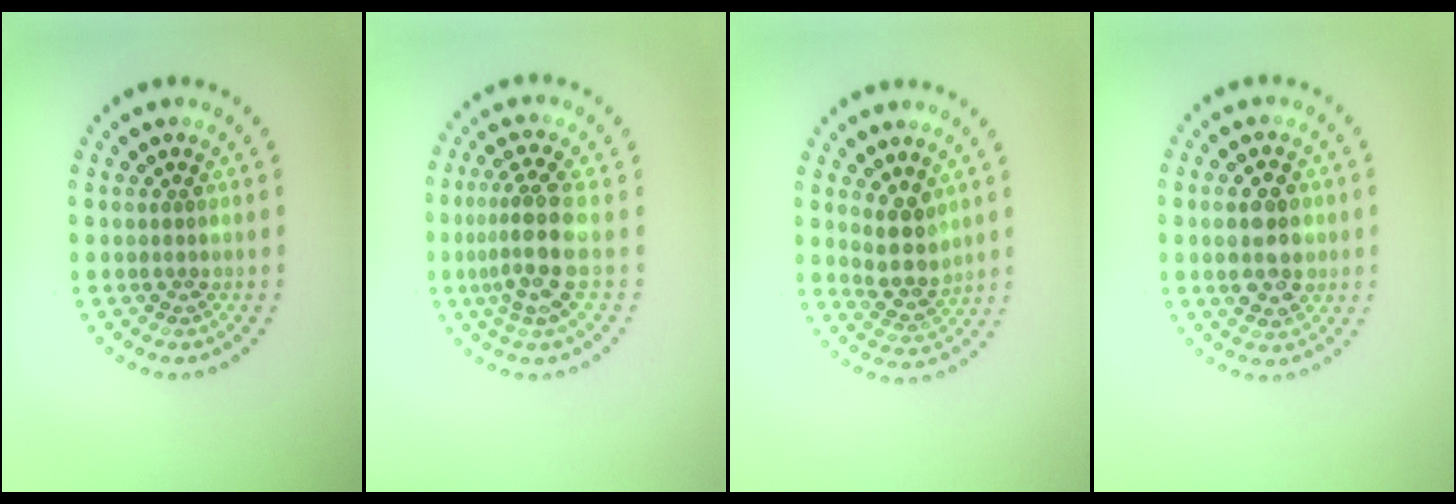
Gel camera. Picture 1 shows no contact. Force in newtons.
{"total": 4.0, "press": 3.1, "slide": 2.6}
{"total": 3.0, "press": 2.6, "slide": 1.5}
{"total": 4.3, "press": 4.3, "slide": 0.4}